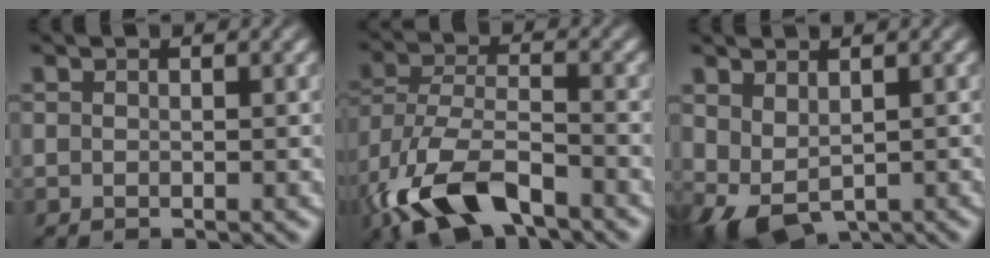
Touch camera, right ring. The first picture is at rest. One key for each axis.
{"total": 7.7, "fx": -3.3, "fy": 4.8, "fz": 5.1, "tx": -0.123, "ty": -0.048, "tz": -0.031}
{"total": 6.2, "fx": -2.9, "fy": 4.7, "fz": 2.8, "tx": -0.094, "ty": -0.046, "tz": -0.022}